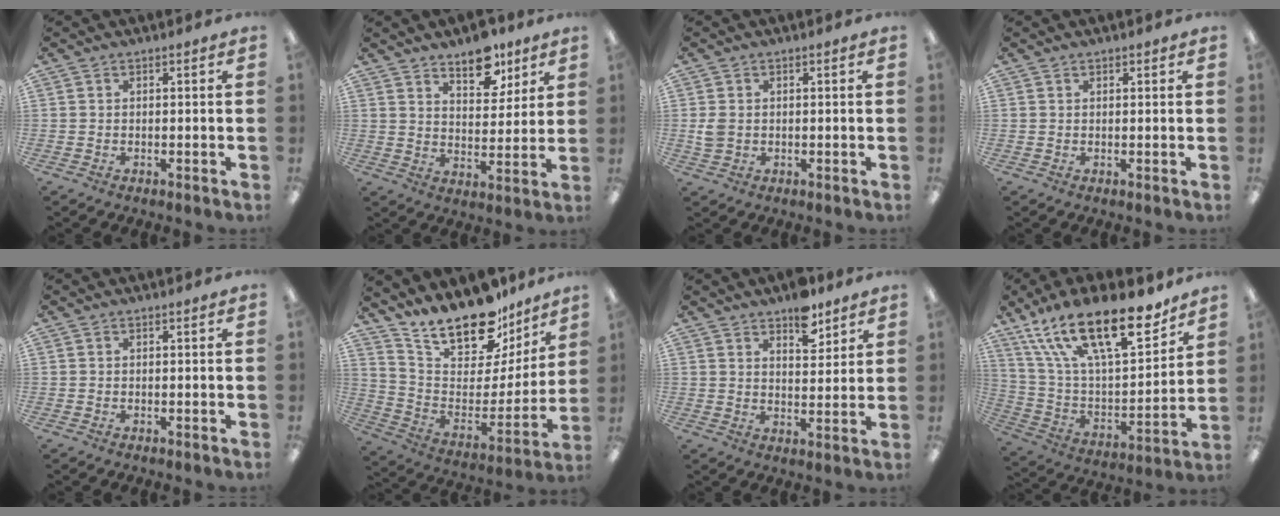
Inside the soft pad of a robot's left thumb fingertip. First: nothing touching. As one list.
[{"total": 10.0, "force": [7.7, 4.9, 4.2], "torque": [-0.043, -0.045, 0.133]}, {"total": 2.8, "force": [0.3, 2.3, 1.6], "torque": [-0.023, 0.002, 0.004]}, {"total": 0.7, "force": [0.6, 0.4, 0.2], "torque": [-0.003, 0.001, 0.011]}, {"total": 0.0}, {"total": 20.4, "force": [16.7, 8.2, 8.4], "torque": [-0.145, -0.124, 0.297]}, {"total": 7.7, "force": [5.7, 3.6, 3.8], "torque": [-0.033, -0.035, 0.093]}, {"total": 25.8, "force": [16.7, 9.8, 17.0], "torque": [-0.291, -0.090, 0.291]}]